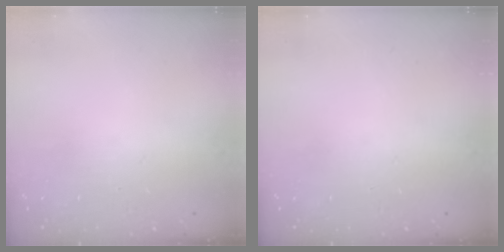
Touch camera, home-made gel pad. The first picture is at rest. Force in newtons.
{"total": 0.0}